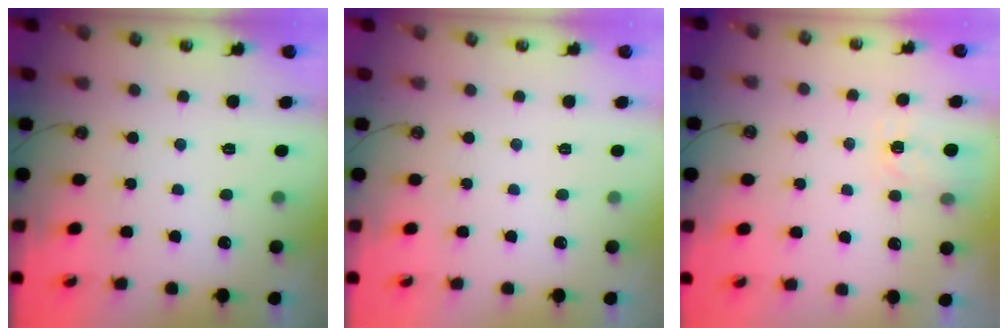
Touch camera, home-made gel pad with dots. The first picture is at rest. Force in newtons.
{"total": 0.0}
{"total": 3.5, "press": 3.5, "slide": 0.4}